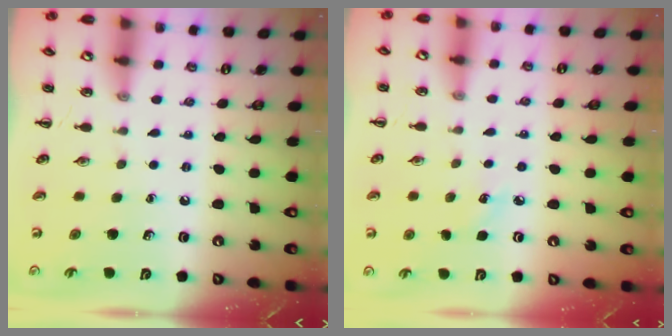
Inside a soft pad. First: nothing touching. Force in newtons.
{"total": 4.0, "press": 3.8, "slide": 1.1}